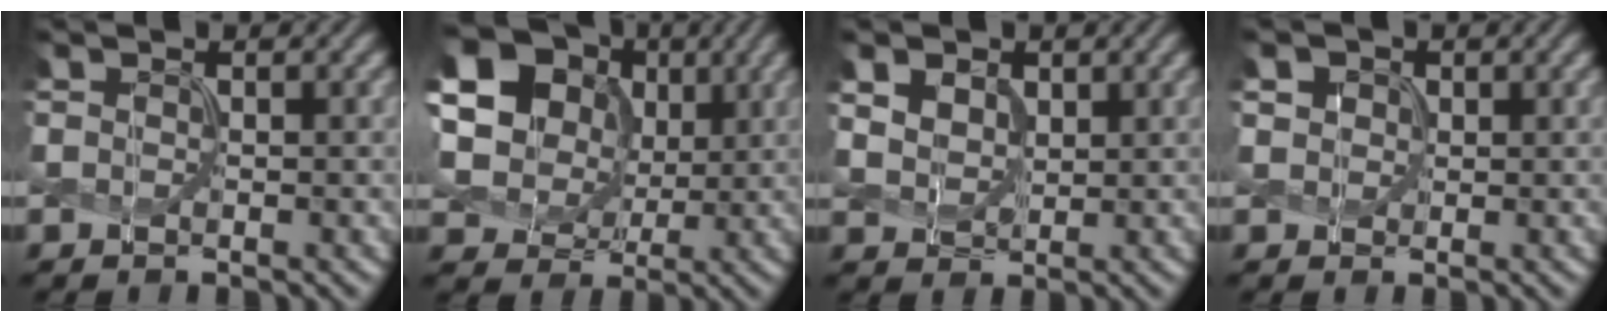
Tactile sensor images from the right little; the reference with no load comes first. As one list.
[{"total": 21.6, "force": [7.1, 18.4, 8.8], "torque": [-0.241, 0.029, 0.115]}, {"total": 3.2, "force": [1.6, 2.2, 1.7], "torque": [-0.049, 0.005, 0.026]}, {"total": 2.6, "force": [1.3, 2.0, 1.2], "torque": [-0.038, 0.009, 0.019]}]